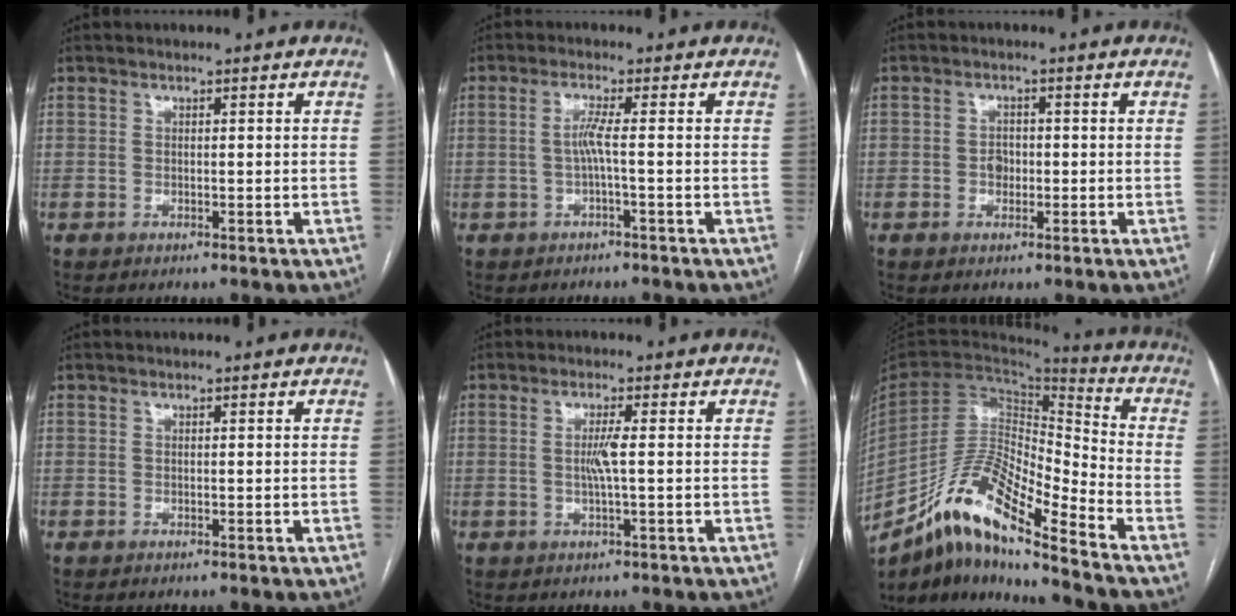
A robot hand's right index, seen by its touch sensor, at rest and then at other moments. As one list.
[{"total": 2.4, "force": [-0.5, -0.5, 2.3], "torque": [-0.048, 0.005, -0.008]}, {"total": 2.0, "force": [-0.4, 1.5, 1.2], "torque": [-0.014, 0.006, -0.005]}, {"total": 0.0}, {"total": 2.7, "force": [0.0, -0.3, 2.7], "torque": [-0.054, -0.002, 0.000]}, {"total": 17.5, "force": [-12.8, 2.4, 11.7], "torque": [-0.224, 0.007, -0.235]}]